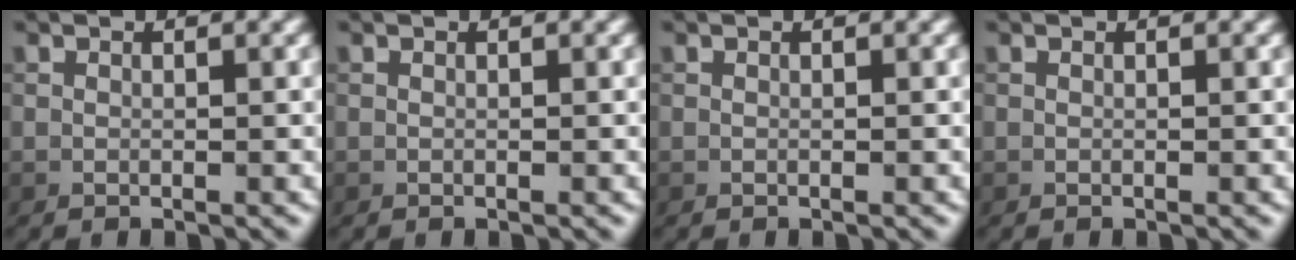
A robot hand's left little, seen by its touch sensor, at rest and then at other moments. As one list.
[{"total": 0.0}, {"total": 0.0}, {"total": 0.0}]